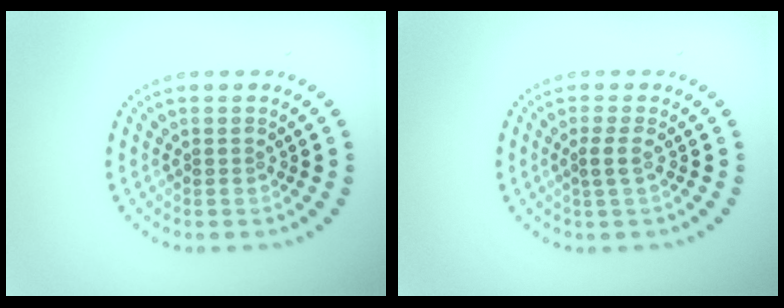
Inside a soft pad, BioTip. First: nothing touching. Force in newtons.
{"total": 1.4, "press": 1.0, "slide": 1.0}